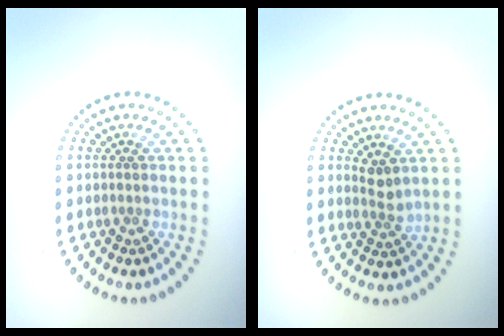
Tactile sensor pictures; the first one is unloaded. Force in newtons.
{"total": 1.9, "press": 1.4, "slide": 1.2}